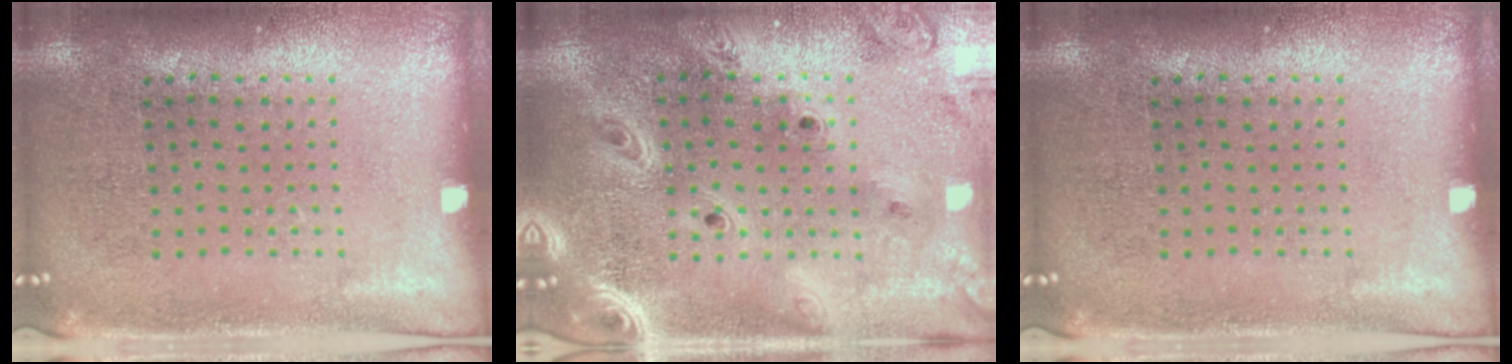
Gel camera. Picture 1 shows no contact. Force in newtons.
{"total": 3.1, "press": 2.6, "slide": 1.7}
{"total": 0.0}